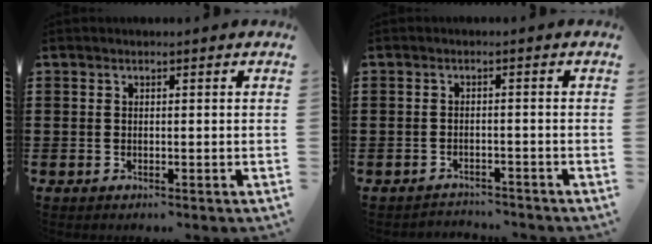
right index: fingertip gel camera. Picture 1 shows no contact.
{"total": 2.0, "force": [-1.9, 0.2, -0.2], "torque": [-0.004, 0.001, -0.045]}